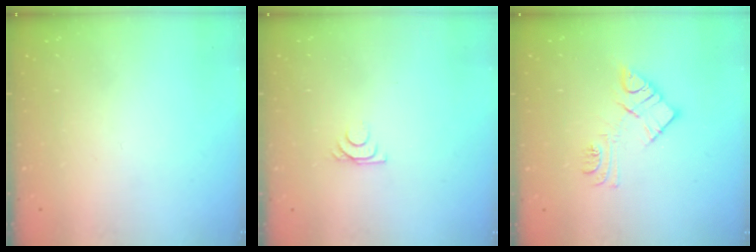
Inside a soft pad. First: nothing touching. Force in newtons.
{"total": 6.2, "press": 6.2, "slide": 0.8}
{"total": 11.0, "press": 11.0, "slide": 0.6}